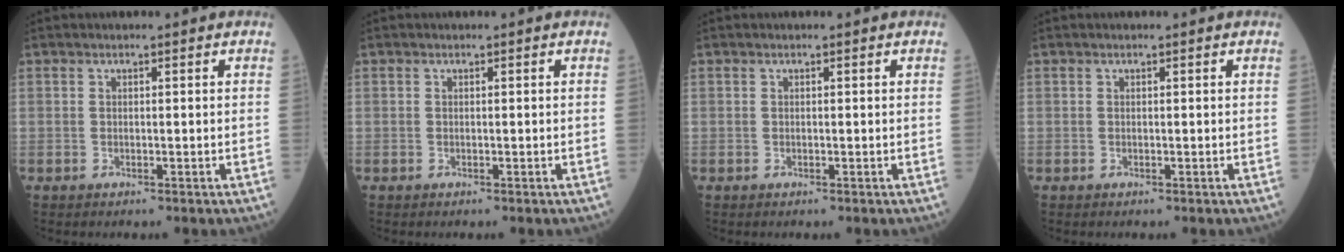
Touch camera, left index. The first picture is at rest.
{"total": 0.0}
{"total": 0.0}
{"total": 0.0}